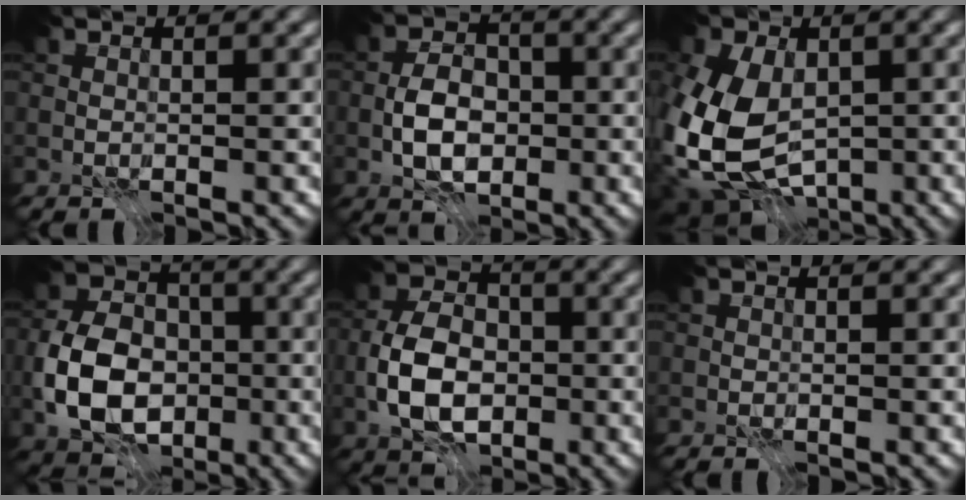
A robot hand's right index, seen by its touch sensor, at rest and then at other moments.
{"total": 5.0, "force": [-1.7, 3.0, 3.5], "torque": [-0.057, 0.003, -0.038]}
{"total": 13.2, "force": [-1.1, 9.6, 9.0], "torque": [-0.175, -0.016, -0.018]}
{"total": 8.9, "force": [-2.7, 6.4, 5.6], "torque": [-0.113, -0.005, -0.059]}
{"total": 7.3, "force": [-2.1, 4.8, 5.1], "torque": [-0.097, 0.005, -0.049]}
{"total": 0.0}